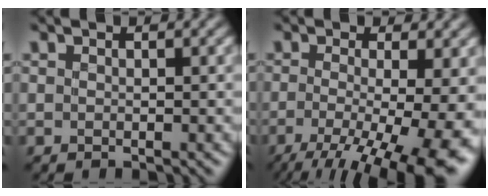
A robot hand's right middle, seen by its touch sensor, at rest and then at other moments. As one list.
[{"total": 12.6, "force": [-4.1, 4.2, 11.2], "torque": [-0.157, -0.025, -0.050]}]